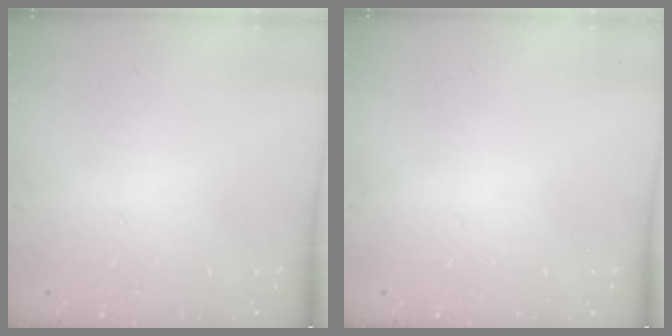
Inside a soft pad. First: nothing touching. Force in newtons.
{"total": 0.0}